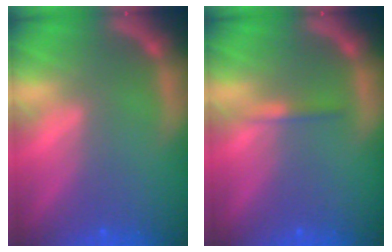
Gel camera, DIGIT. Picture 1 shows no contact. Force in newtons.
{"total": 0.9}